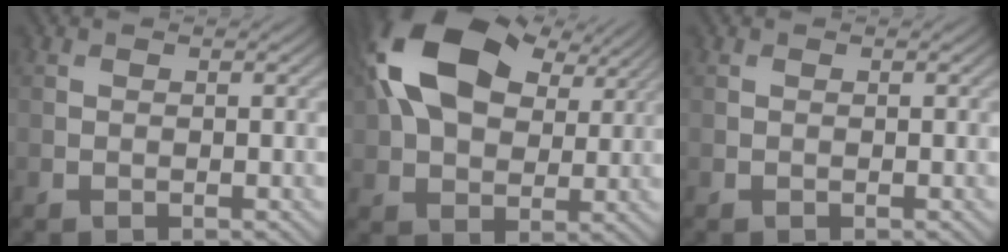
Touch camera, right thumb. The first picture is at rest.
{"total": 17.0, "force": [6.5, 10.3, 11.8], "torque": [-0.254, 0.035, 0.112]}
{"total": 0.0}